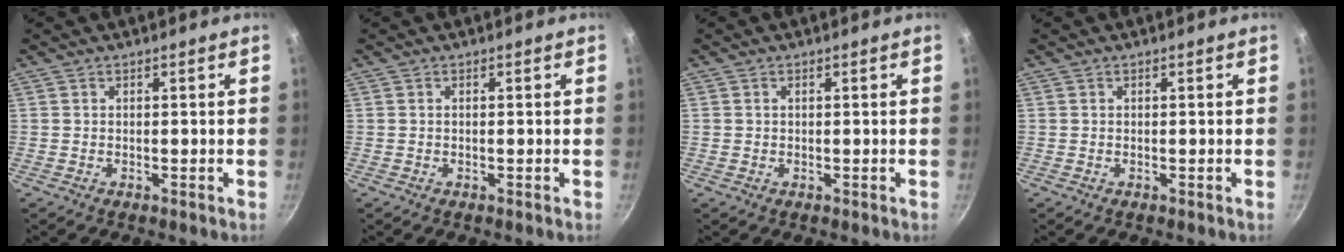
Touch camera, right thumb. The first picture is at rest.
{"total": 0.0}
{"total": 0.6, "force": [0.2, 0.4, 0.3], "torque": [-0.006, 0.002, 0.005]}
{"total": 0.0}